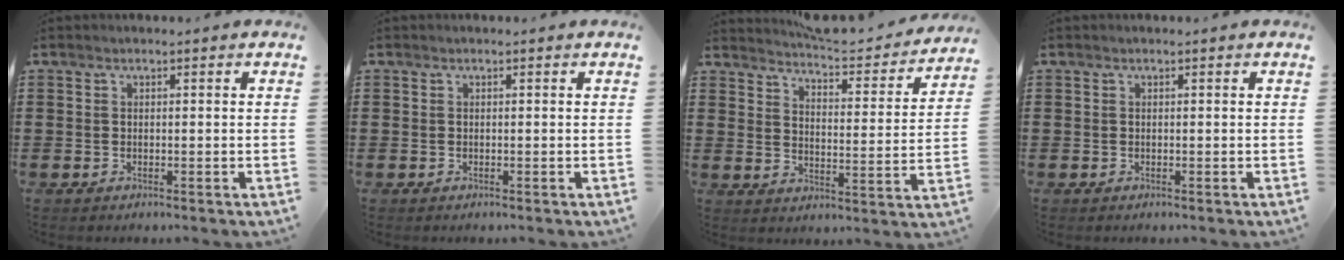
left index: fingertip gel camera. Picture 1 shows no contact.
{"total": 0.0}
{"total": 4.6, "force": [4.5, 0.2, 0.7], "torque": [-0.024, -0.044, 0.071]}
{"total": 0.0}